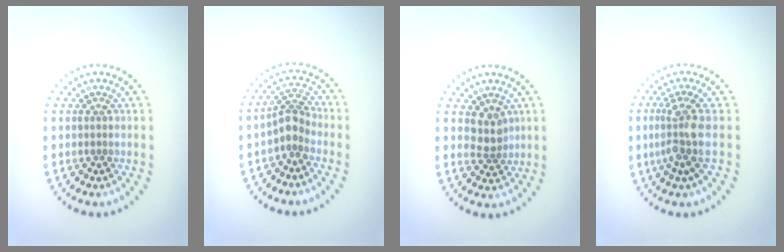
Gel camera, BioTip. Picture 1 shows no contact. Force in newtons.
{"total": 2.4, "press": 1.8, "slide": 1.6}
{"total": 2.2, "press": 1.7, "slide": 1.4}
{"total": 3.5, "press": 2.9, "slide": 2.1}